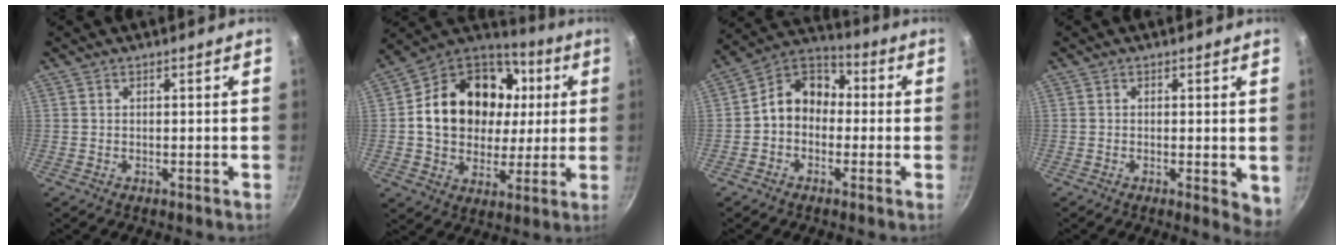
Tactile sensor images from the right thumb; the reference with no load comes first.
{"total": 23.2, "force": [3.5, 18.3, 13.7], "torque": [-0.216, 0.029, 0.059]}
{"total": 10.1, "force": [-0.8, 8.1, 5.9], "torque": [-0.060, 0.043, -0.039]}
{"total": 4.2, "force": [-0.4, 1.6, 3.8], "torque": [-0.045, -0.011, -0.006]}